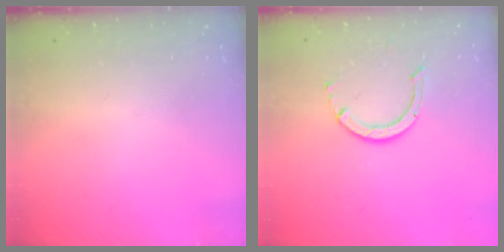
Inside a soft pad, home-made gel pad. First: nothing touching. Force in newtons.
{"total": 3.3, "press": 3.2, "slide": 0.4}